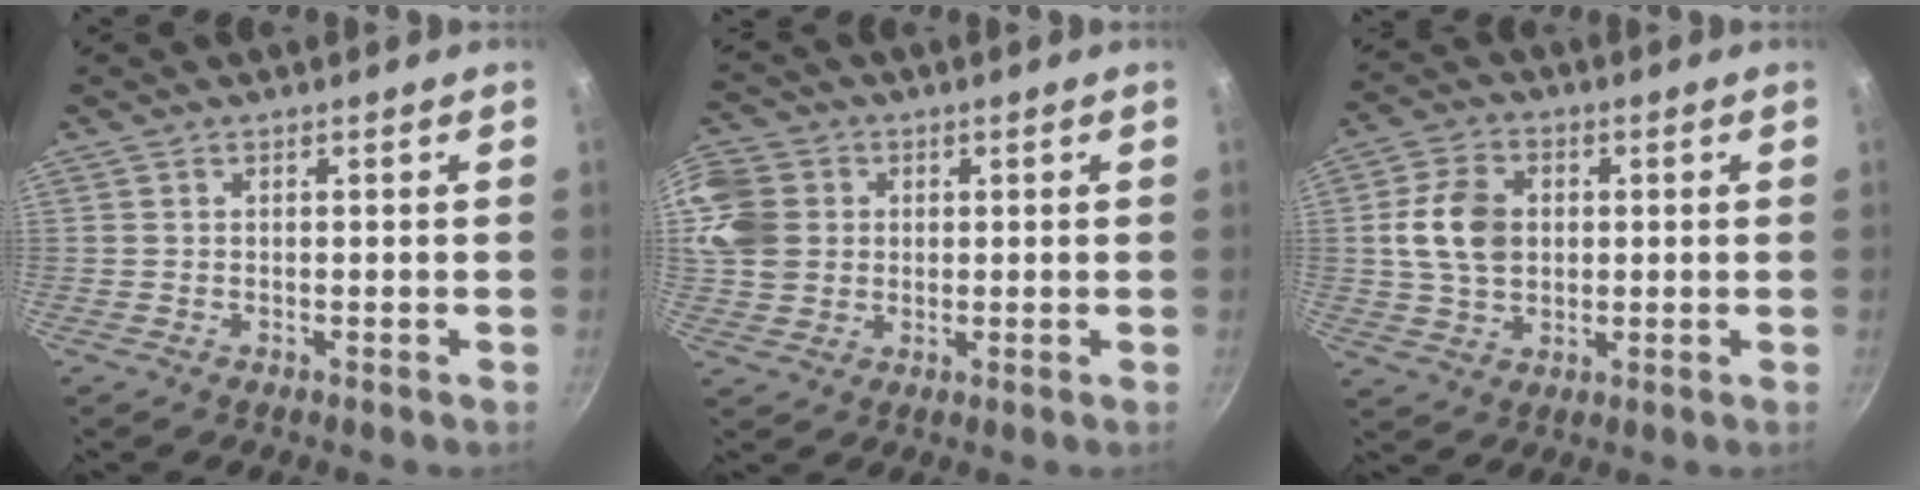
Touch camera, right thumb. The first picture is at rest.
{"total": 13.6, "force": [2.8, 11.8, 6.2], "torque": [-0.138, 0.006, 0.047]}
{"total": 10.2, "force": [1.1, 7.5, 6.8], "torque": [-0.110, 0.008, 0.016]}